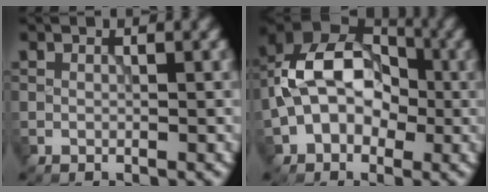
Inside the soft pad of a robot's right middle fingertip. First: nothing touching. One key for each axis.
{"total": 9.6, "fx": -0.3, "fy": 6.7, "fz": 6.9, "tx": -0.106, "ty": 0.031, "tz": -0.025}